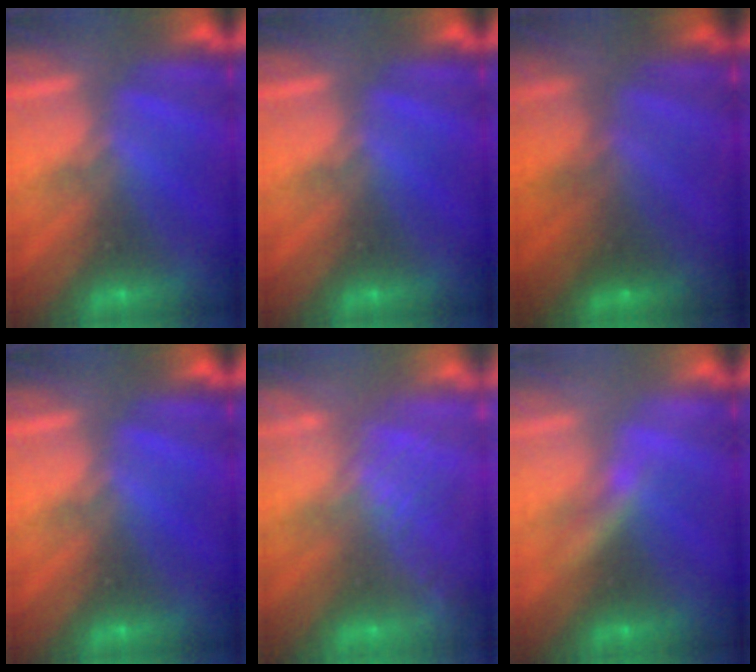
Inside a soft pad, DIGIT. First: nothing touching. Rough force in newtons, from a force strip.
{"total": 0.0}
{"total": 2.8}
{"total": 0.0}
{"total": 2.9}
{"total": 2.2}